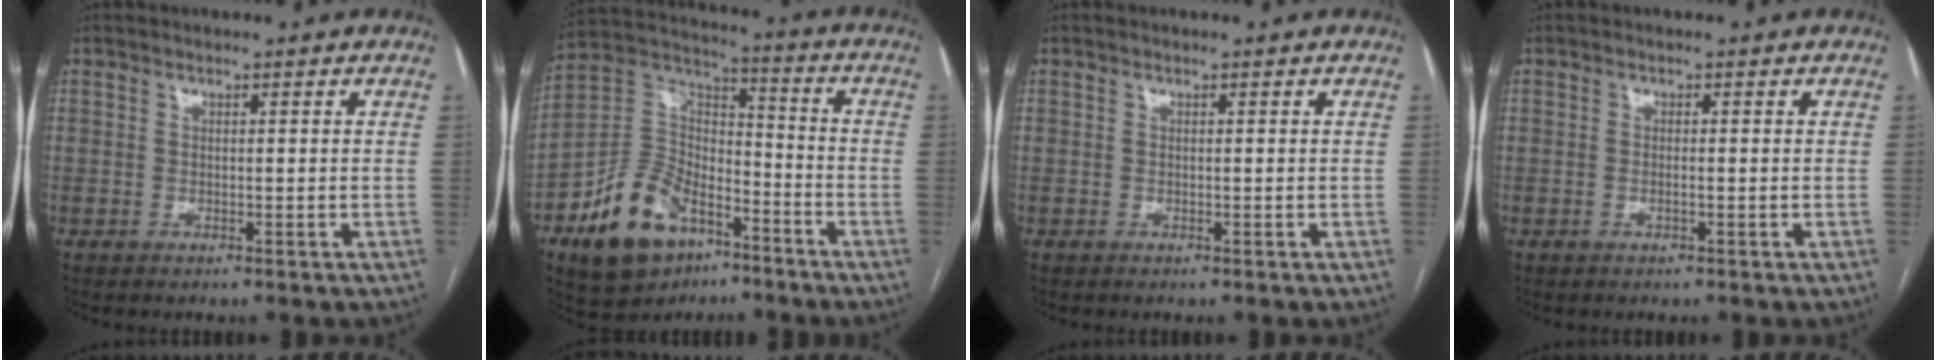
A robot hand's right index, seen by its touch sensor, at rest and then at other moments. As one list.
[{"total": 16.3, "force": [-9.3, 9.4, 9.6], "torque": [-0.191, 0.020, -0.161]}, {"total": 0.0}, {"total": 0.8, "force": [-0.4, 0.1, 0.8], "torque": [-0.016, 0.001, -0.005]}]